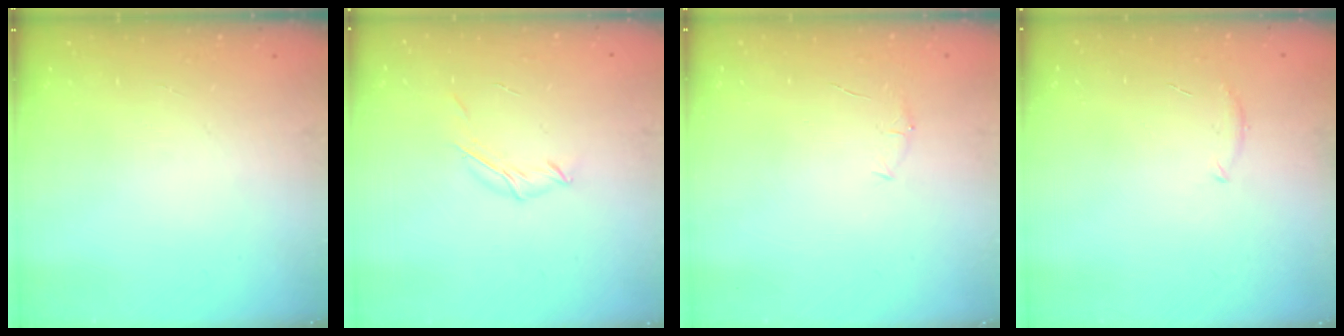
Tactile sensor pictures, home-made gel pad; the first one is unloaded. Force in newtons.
{"total": 4.7, "press": 4.6, "slide": 0.9}
{"total": 4.0, "press": 3.8, "slide": 1.2}
{"total": 5.5, "press": 5.2, "slide": 1.5}